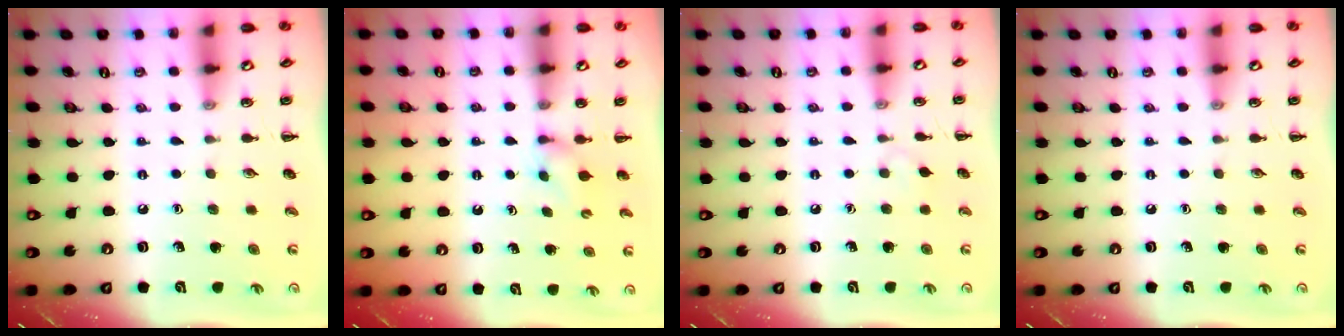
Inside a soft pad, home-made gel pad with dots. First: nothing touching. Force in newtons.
{"total": 2.5, "press": 2.3, "slide": 1.0}
{"total": 2.9, "press": 2.7, "slide": 1.2}
{"total": 0.0}